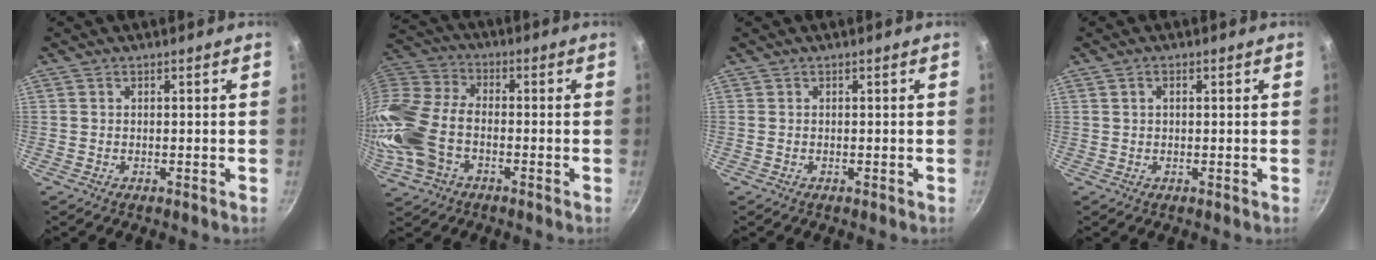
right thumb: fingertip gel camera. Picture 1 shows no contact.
{"total": 17.7, "force": [-5.0, 11.5, 12.5], "torque": [-0.281, 0.036, -0.116]}
{"total": 0.0}
{"total": 1.3, "force": [0.4, 0.8, 0.9], "torque": [-0.016, 0.005, 0.005]}